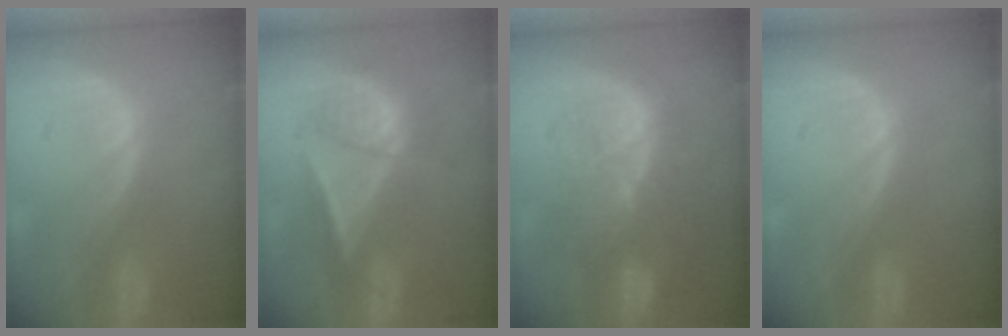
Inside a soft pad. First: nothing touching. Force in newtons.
{"total": 6.7, "press": 6.1, "slide": 2.9}
{"total": 11.4, "press": 9.9, "slide": 5.6}
{"total": 0.0}